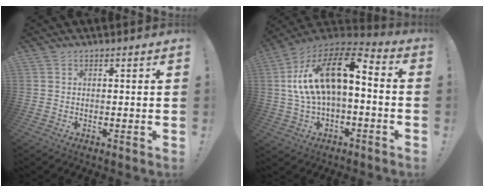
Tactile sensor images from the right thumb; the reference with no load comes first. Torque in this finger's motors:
{"motor_torque": [1.62, 2.15, 2.36, -0.41, 0.46]}